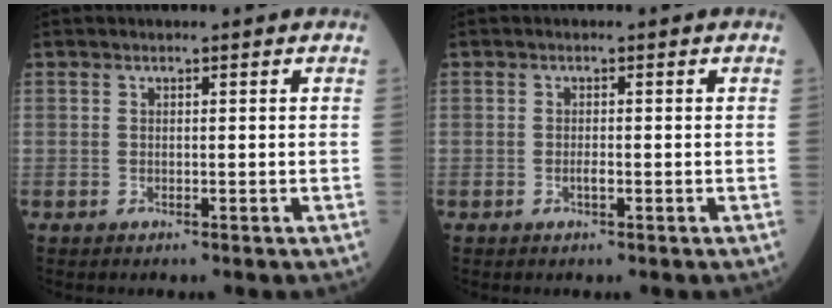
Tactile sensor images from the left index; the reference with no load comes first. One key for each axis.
{"total": 1.0, "fx": -0.5, "fy": 0.3, "fz": 0.8, "tx": -0.017, "ty": 0.002, "tz": -0.008}